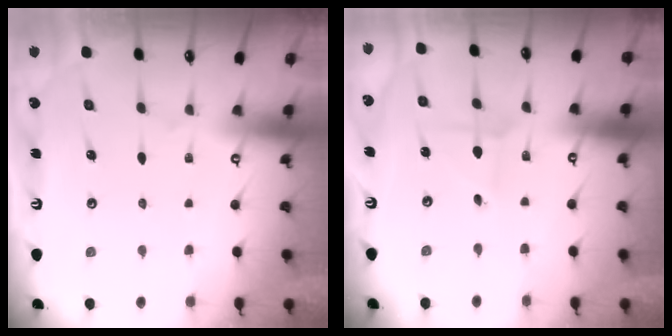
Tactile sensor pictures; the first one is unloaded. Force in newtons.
{"total": 1.1, "press": 1.1, "slide": 0.0}